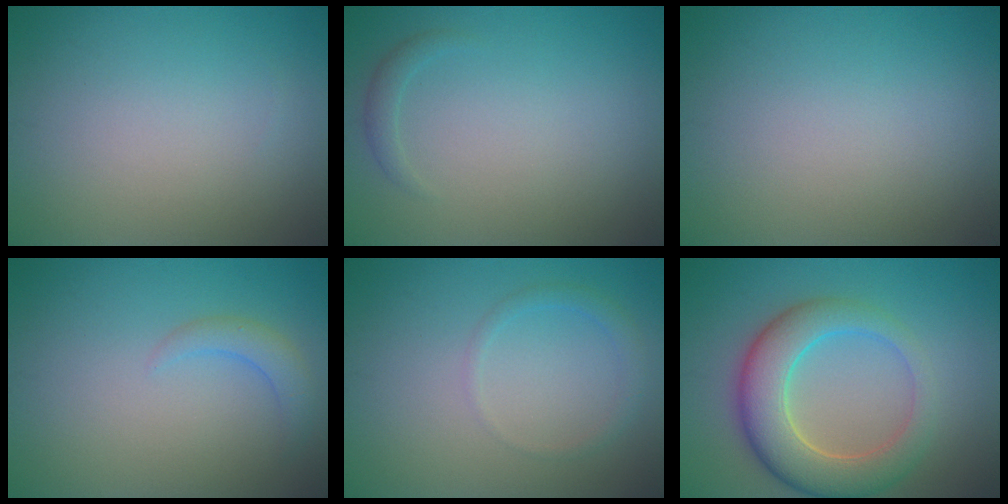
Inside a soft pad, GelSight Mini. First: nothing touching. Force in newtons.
{"total": 0.9, "press": 0.9, "slide": 0.0}
{"total": 0.0}
{"total": 1.8, "press": 1.8, "slide": 0.3}
{"total": 1.3, "press": 1.3, "slide": 0.0}
{"total": 7.0, "press": 6.9, "slide": 0.7}